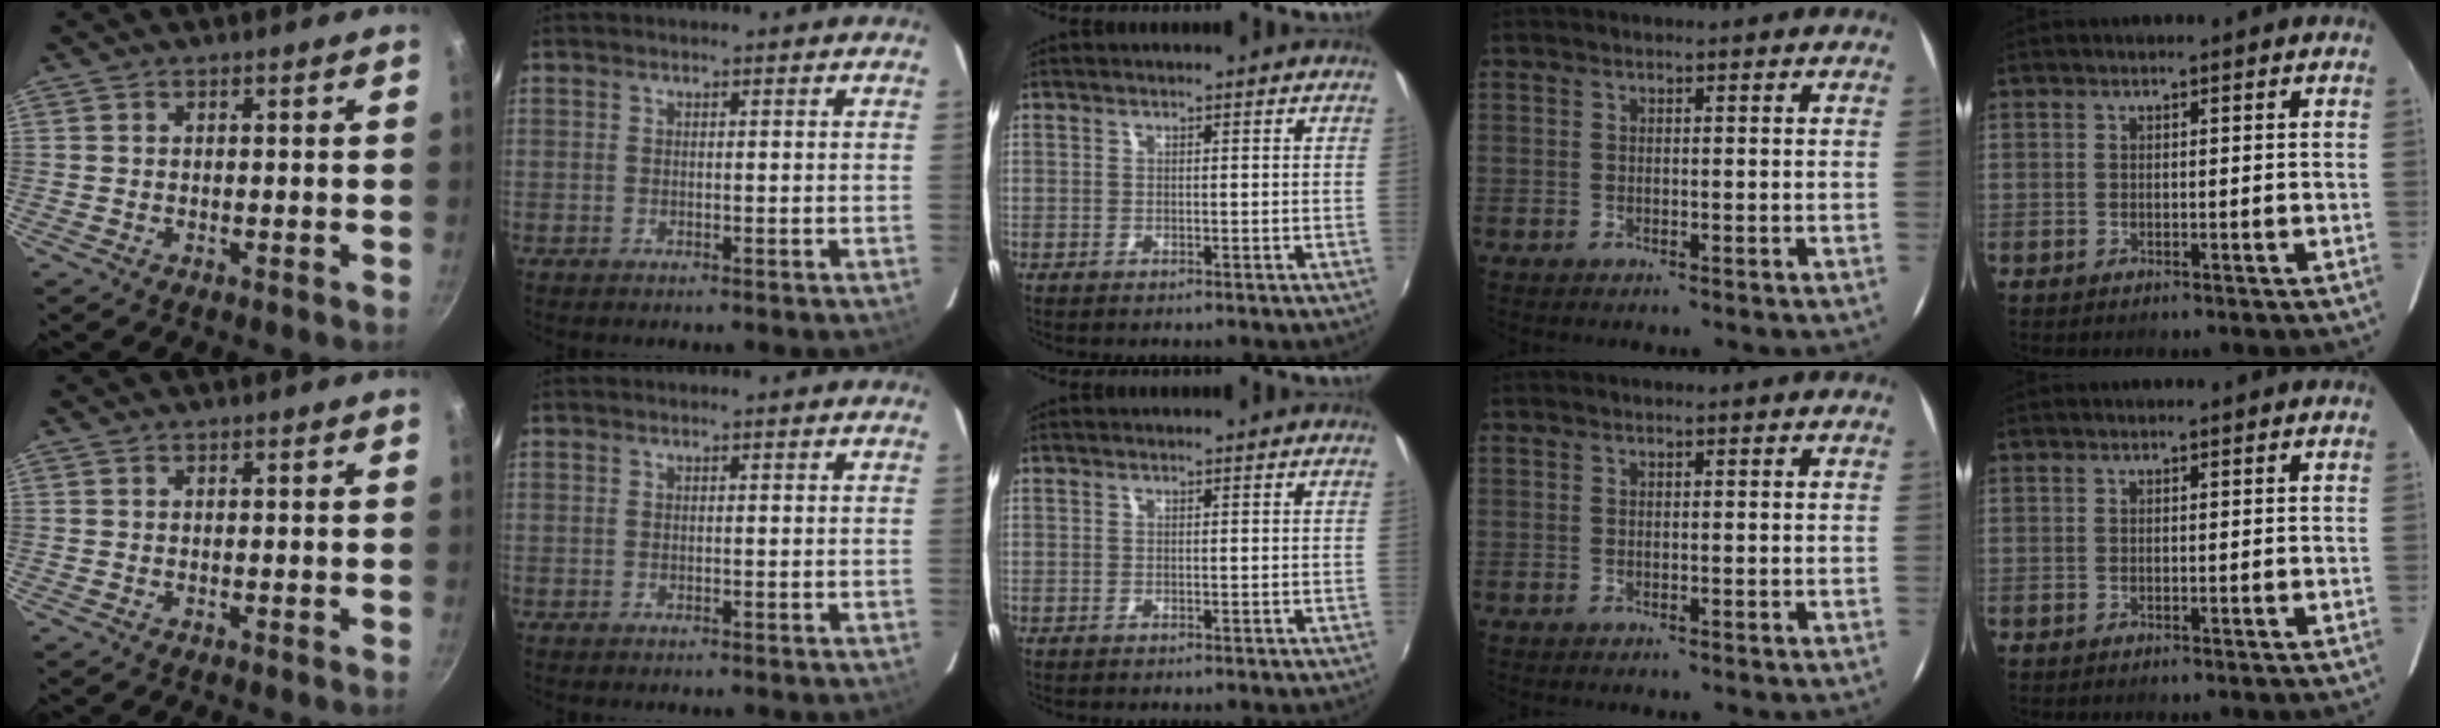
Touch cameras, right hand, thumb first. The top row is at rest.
{}